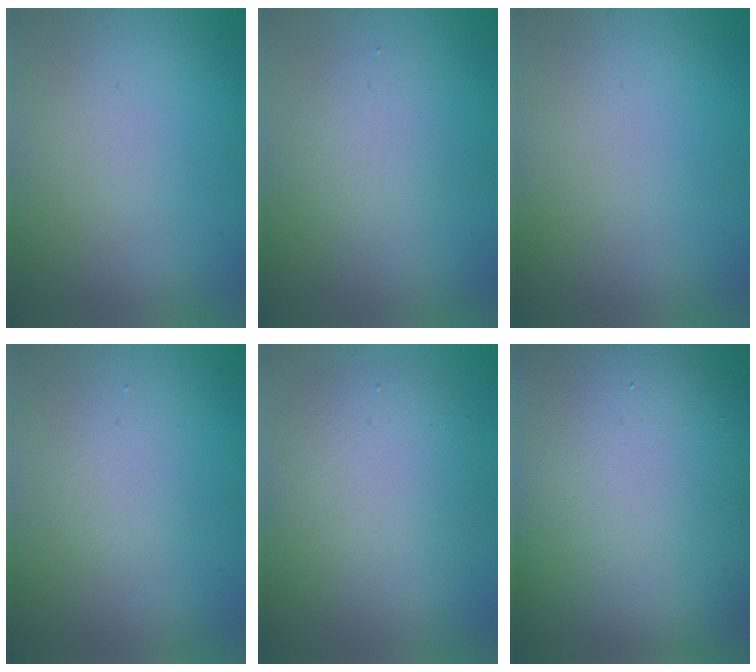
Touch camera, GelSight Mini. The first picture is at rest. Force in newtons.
{"total": 1.9, "press": 1.9, "slide": 0.1}
{"total": 0.0}
{"total": 1.3, "press": 1.3, "slide": 0.2}
{"total": 5.2, "press": 5.2, "slide": 0.4}
{"total": 24.5, "press": 24.4, "slide": 1.3}